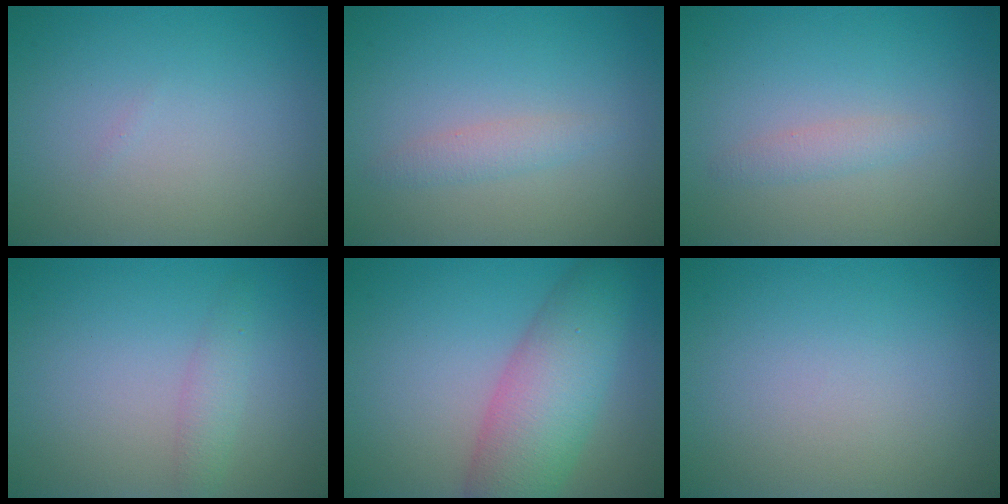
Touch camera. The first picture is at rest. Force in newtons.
{"total": 1.4, "press": 1.4, "slide": 0.0}
{"total": 1.2, "press": 1.2, "slide": 0.0}
{"total": 1.6, "press": 1.6, "slide": 0.0}
{"total": 7.2, "press": 7.2, "slide": 0.2}
{"total": 0.0}